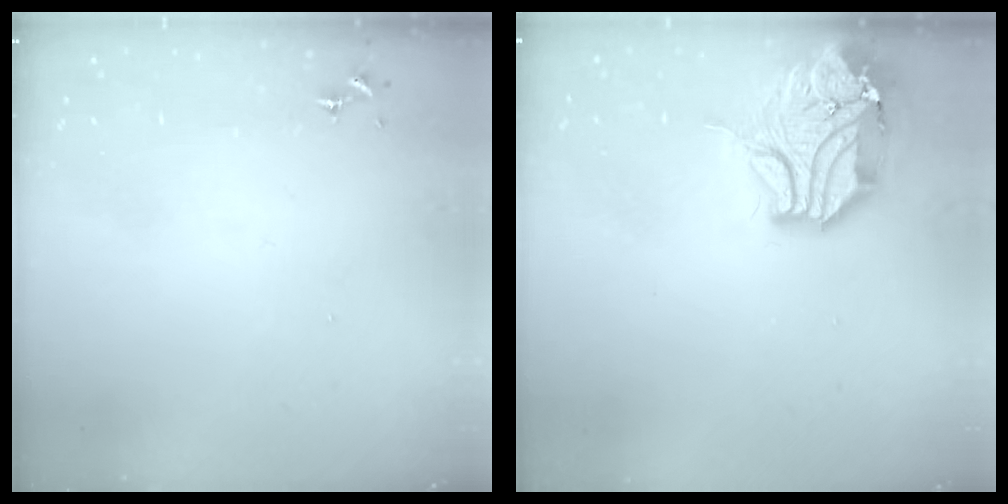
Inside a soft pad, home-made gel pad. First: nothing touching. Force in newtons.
{"total": 16.8, "press": 16.6, "slide": 2.4}